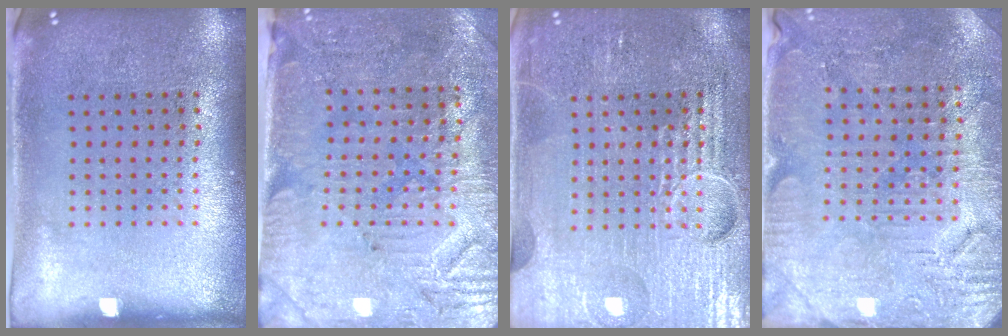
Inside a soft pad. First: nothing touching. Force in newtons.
{"total": 3.2, "press": 2.9, "slide": 1.4}
{"total": 4.5, "press": 4.5, "slide": 0.6}
{"total": 3.1, "press": 3.1, "slide": 0.6}